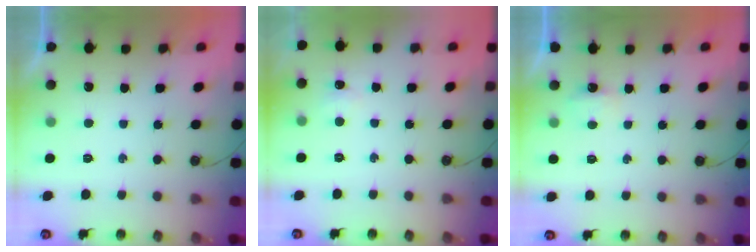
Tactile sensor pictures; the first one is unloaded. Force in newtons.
{"total": 3.9, "press": 3.9, "slide": 0.6}
{"total": 3.0, "press": 2.9, "slide": 0.5}